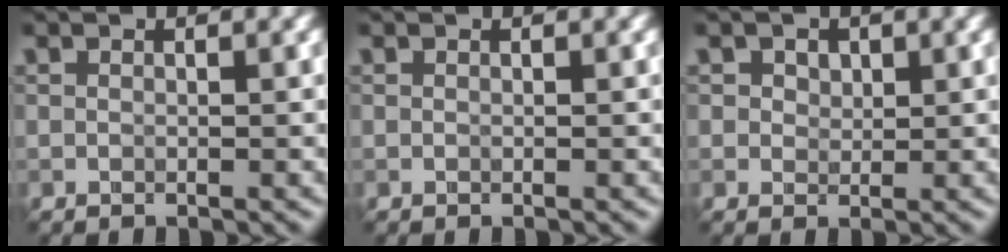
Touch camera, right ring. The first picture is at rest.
{"total": 0.0}
{"total": 2.0, "force": [1.1, 1.4, 0.8], "torque": [-0.013, 0.010, 0.008]}